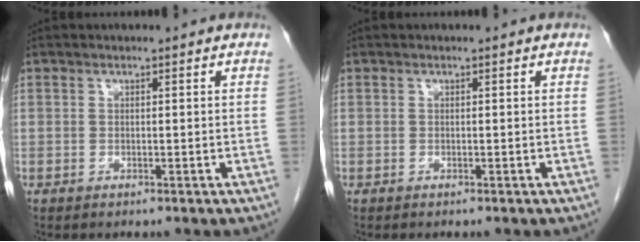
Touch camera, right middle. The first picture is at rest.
{"total": 0.0}